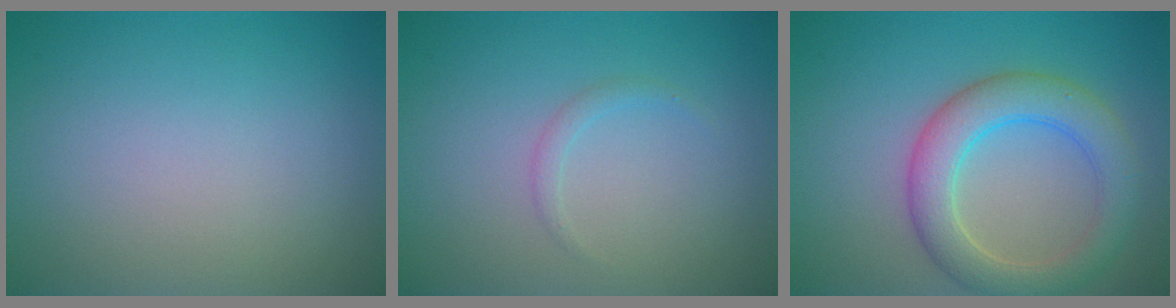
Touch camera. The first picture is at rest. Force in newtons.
{"total": 0.9, "press": 0.9, "slide": 0.0}
{"total": 5.3, "press": 5.3, "slide": 0.4}